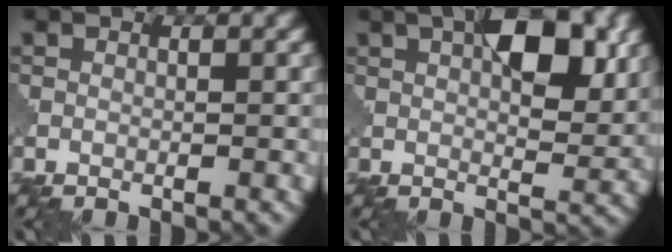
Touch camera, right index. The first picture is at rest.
{"total": 7.5, "force": [2.9, 3.1, 6.2], "torque": [-0.084, 0.003, 0.045]}